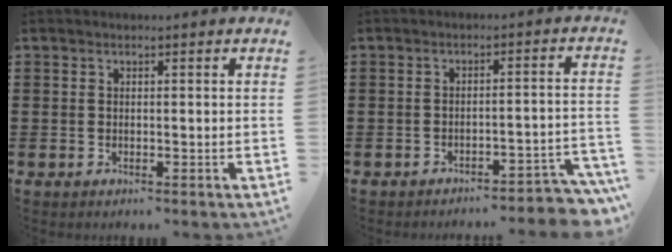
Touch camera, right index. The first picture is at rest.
{"total": 3.6, "force": [-3.4, 0.0, 1.2], "torque": [-0.023, -0.006, -0.071]}